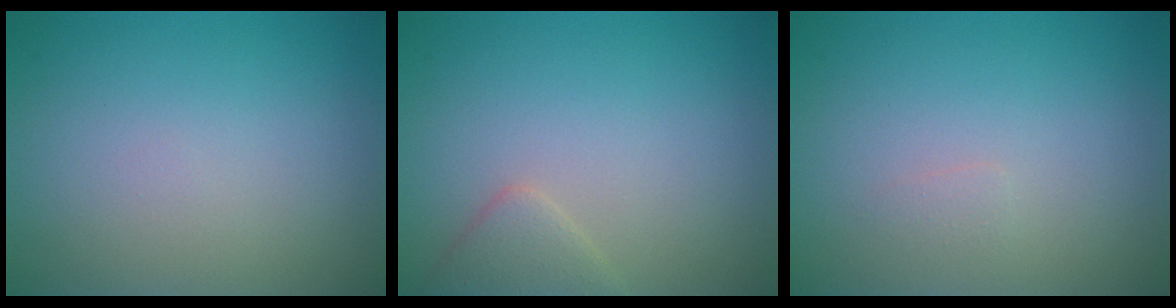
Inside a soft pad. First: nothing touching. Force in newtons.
{"total": 1.9, "press": 1.9, "slide": 0.1}
{"total": 0.6, "press": 0.6, "slide": 0.0}